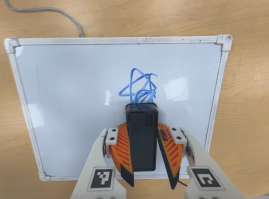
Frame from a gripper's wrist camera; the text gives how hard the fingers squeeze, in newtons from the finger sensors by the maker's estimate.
{"total": 8.8, "left": 8.8, "right": 8.8}